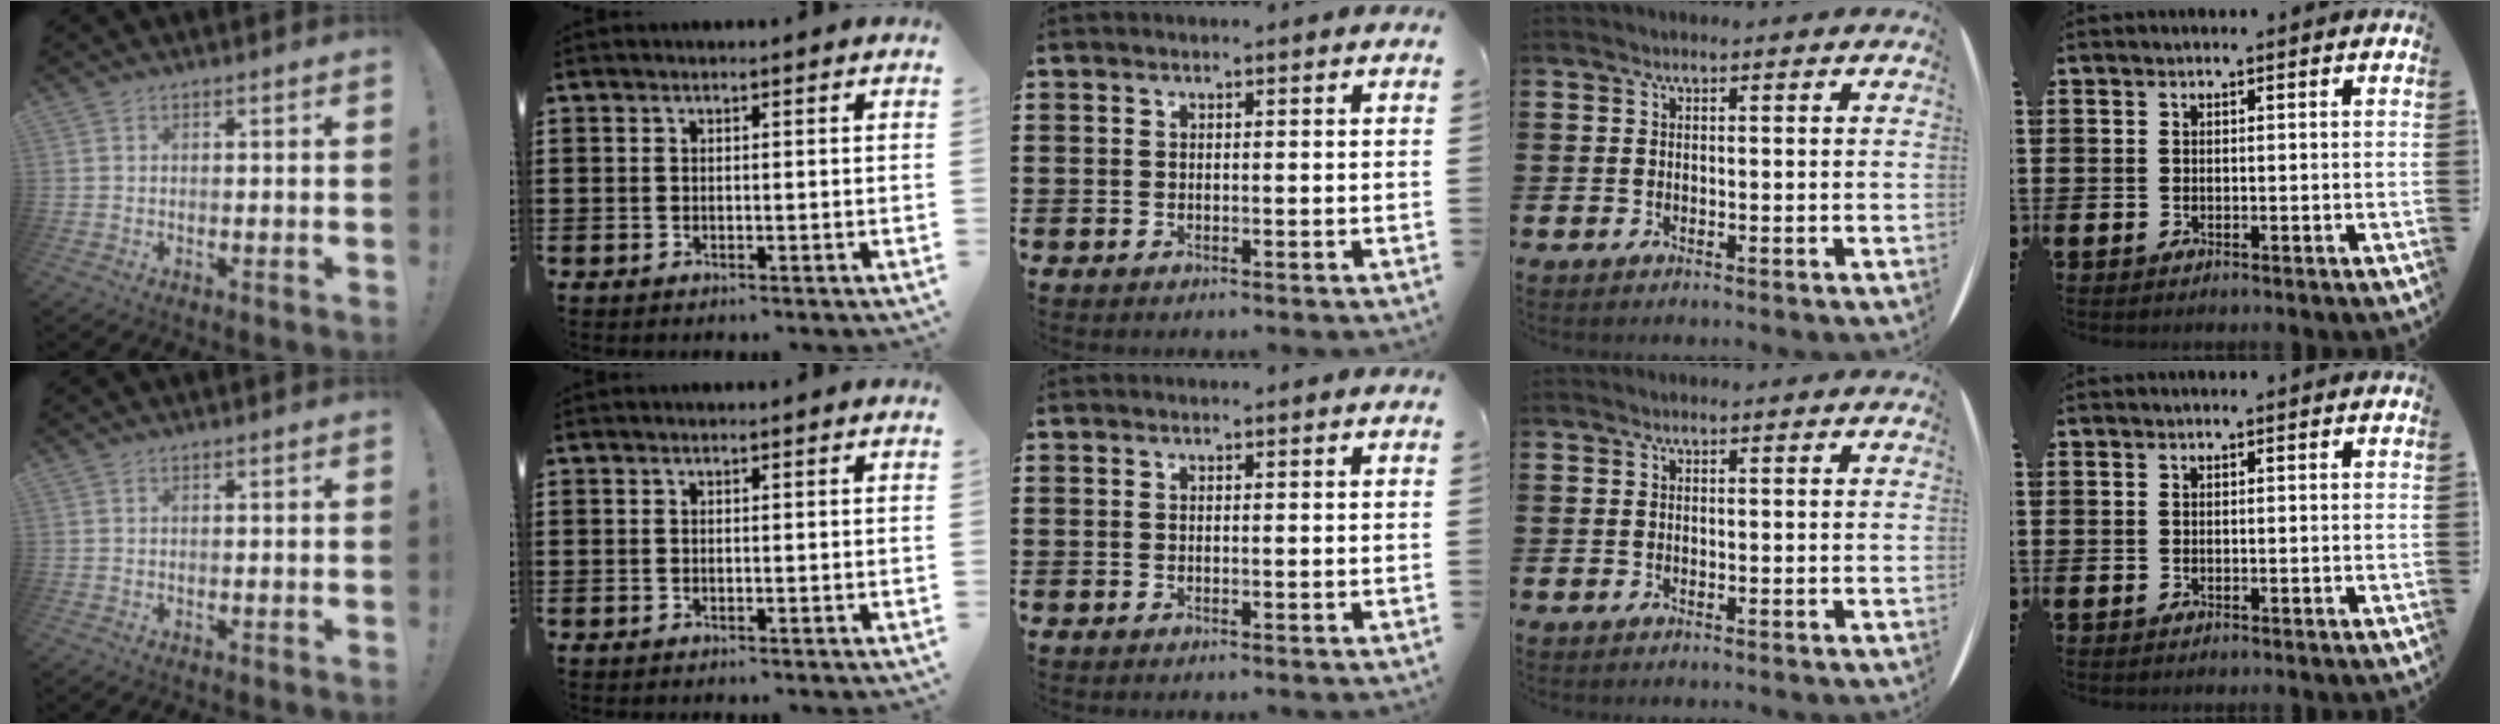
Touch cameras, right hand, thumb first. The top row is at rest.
{}